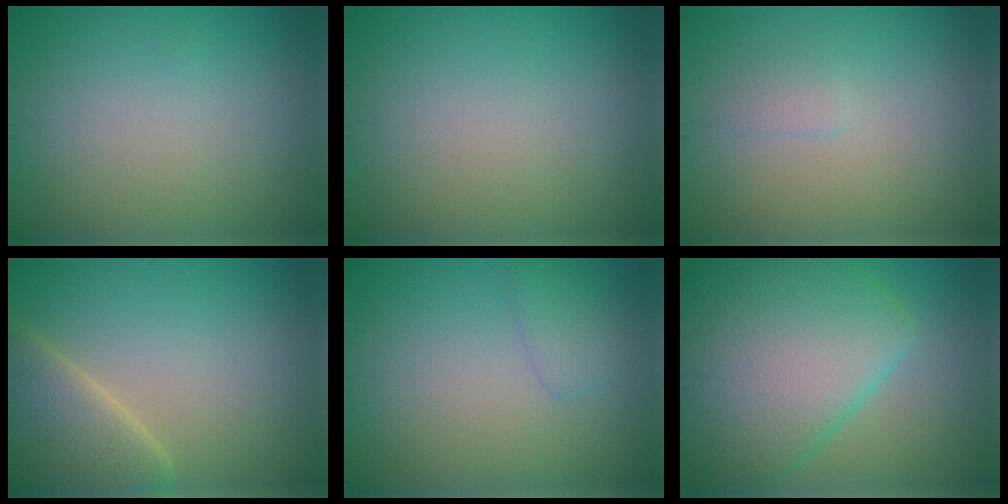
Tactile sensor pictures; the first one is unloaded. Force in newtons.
{"total": 0.0}
{"total": 0.9, "press": 0.9, "slide": 0.1}
{"total": 5.7, "press": 5.7, "slide": 0.6}
{"total": 1.3, "press": 1.3, "slide": 0.0}
{"total": 10.9, "press": 10.9, "slide": 0.7}